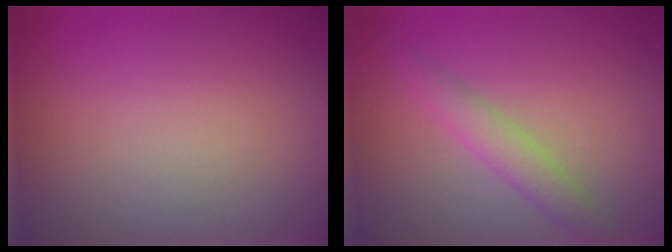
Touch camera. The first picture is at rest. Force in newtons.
{"total": 2.7, "press": 2.7, "slide": 0.2}